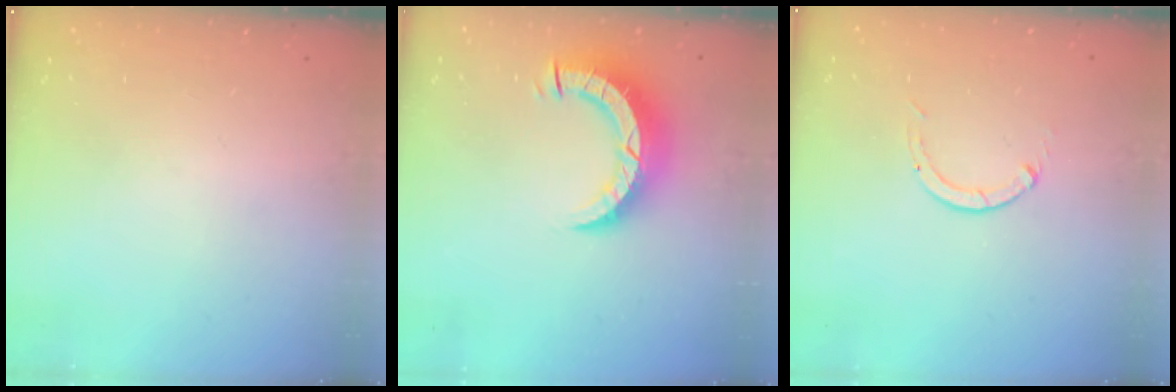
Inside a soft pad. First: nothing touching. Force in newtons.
{"total": 9.0, "press": 9.0, "slide": 0.9}
{"total": 0.0}